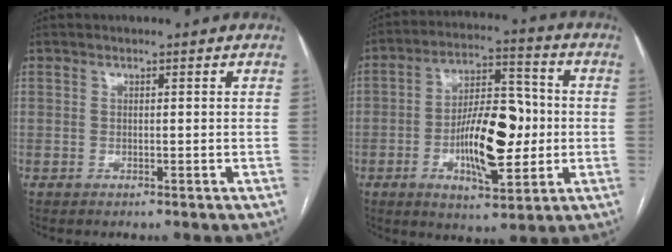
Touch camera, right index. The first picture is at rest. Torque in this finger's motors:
{"motor_torque": [1.73, 0.16, 0.32, 0.16]}